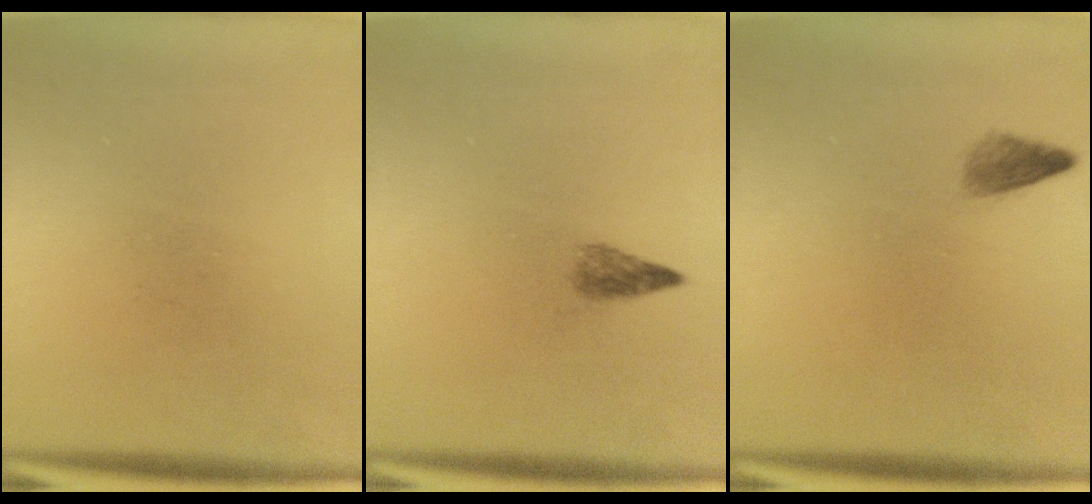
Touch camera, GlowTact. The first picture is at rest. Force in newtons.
{"total": 1.8}
{"total": 1.5}